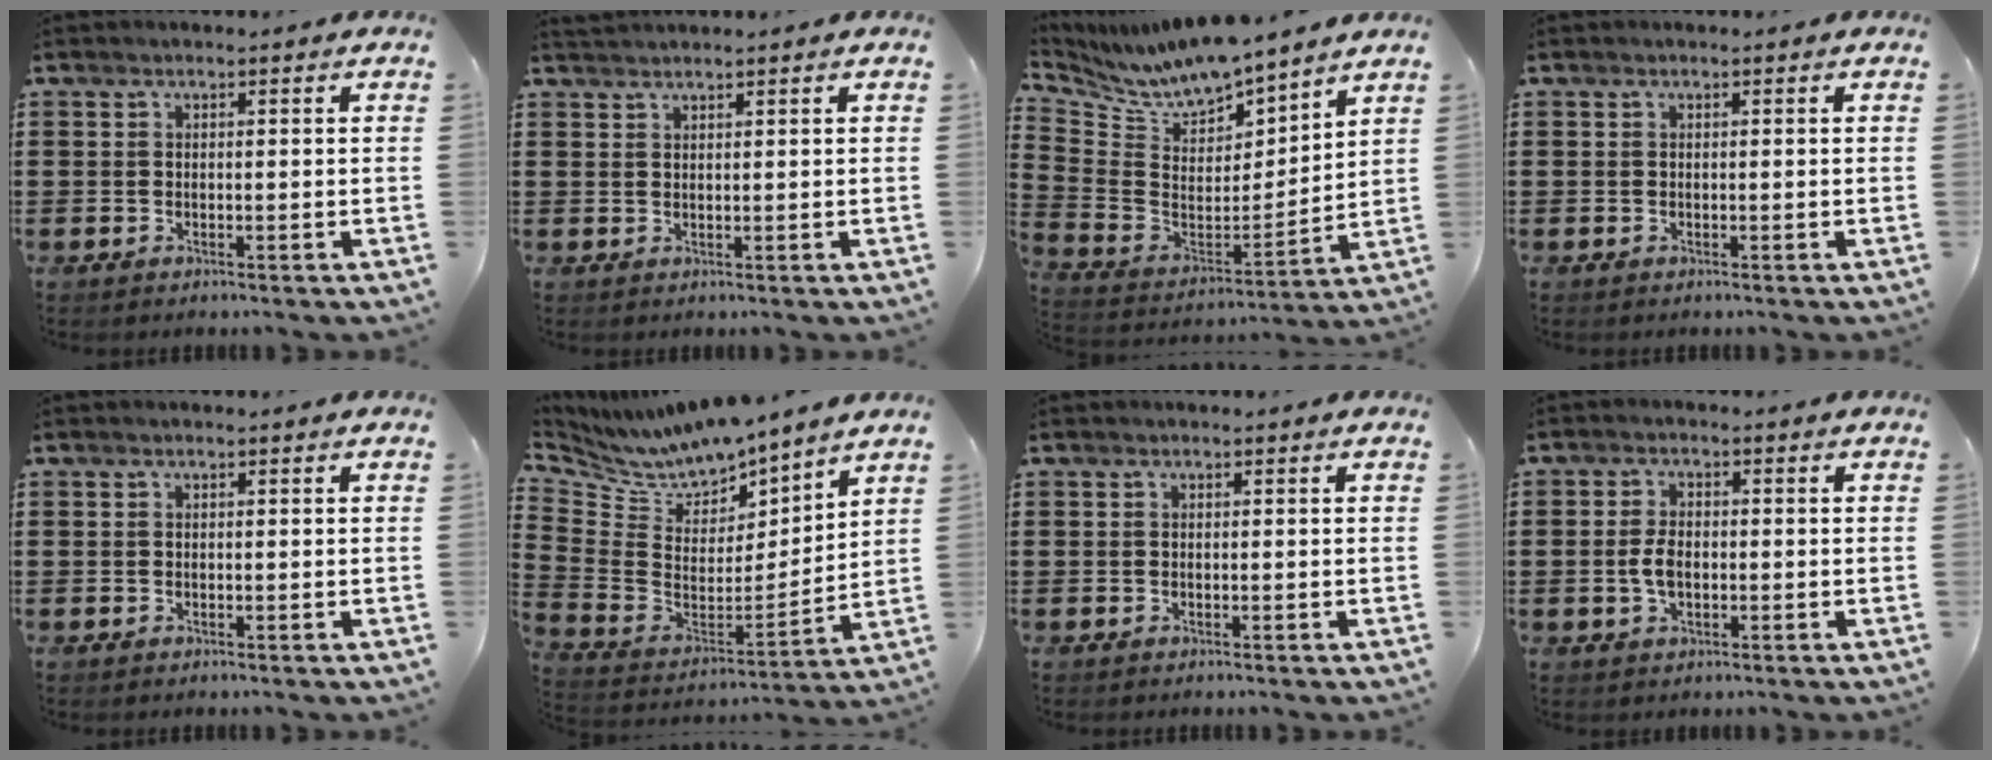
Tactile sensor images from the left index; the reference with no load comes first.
{"total": 1.3, "force": [1.3, 0.0, 0.3], "torque": [-0.008, 0.000, 0.025]}
{"total": 8.5, "force": [8.1, 1.3, 2.4], "torque": [-0.091, -0.060, 0.140]}
{"total": 0.0}
{"total": 0.0}
{"total": 7.5, "force": [7.3, 1.5, 0.6], "torque": [-0.061, -0.061, 0.126]}
{"total": 0.0}
{"total": 3.7, "force": [-0.3, 2.0, 3.2], "torque": [-0.075, -0.002, -0.009]}